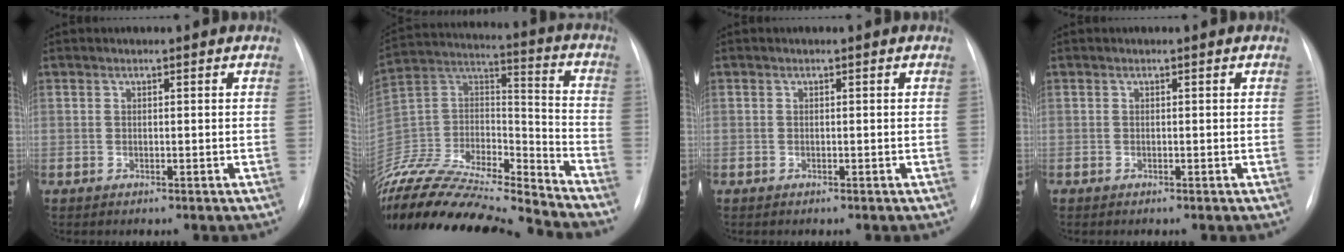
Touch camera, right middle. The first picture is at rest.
{"total": 24.5, "force": [-23.0, 1.7, 8.2], "torque": [-0.179, 0.006, -0.399]}
{"total": 0.0}
{"total": 0.0}